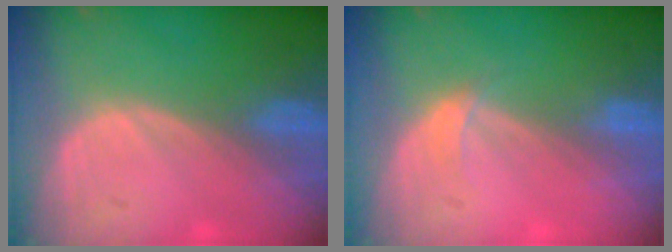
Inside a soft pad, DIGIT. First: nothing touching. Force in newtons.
{"total": 1.2, "press": 1.2, "slide": 0.1}